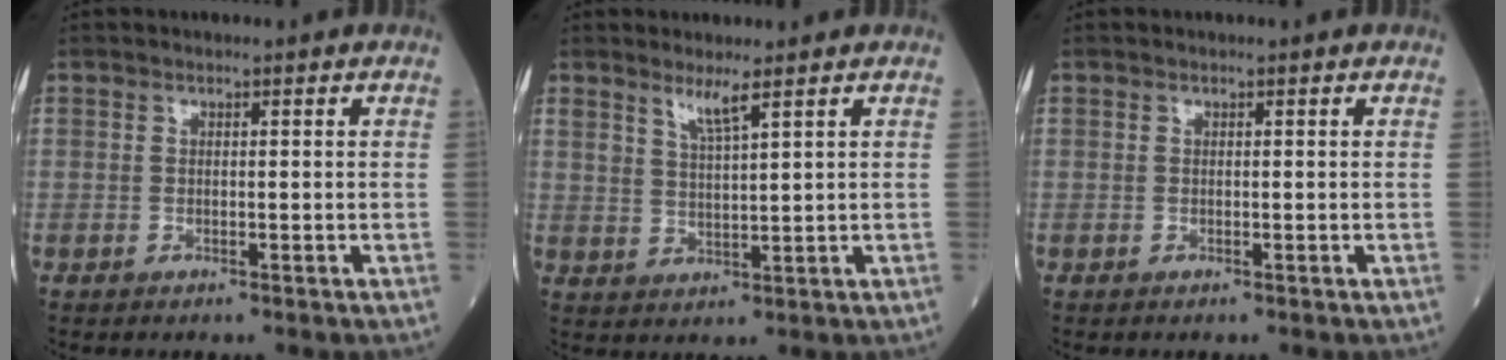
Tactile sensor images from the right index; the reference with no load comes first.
{"total": 3.4, "force": [2.5, -0.1, 2.2], "torque": [-0.046, -0.009, 0.051]}
{"total": 0.0}